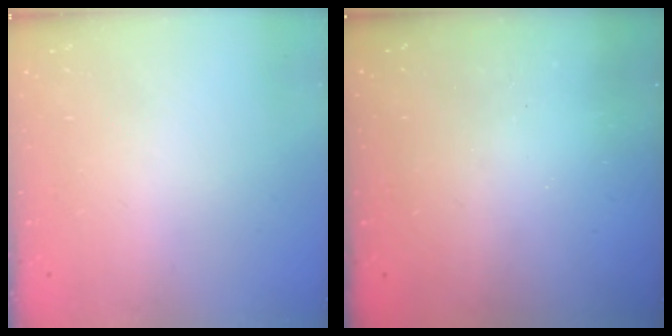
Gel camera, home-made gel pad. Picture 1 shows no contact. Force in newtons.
{"total": 3.0, "press": 3.0, "slide": 0.1}